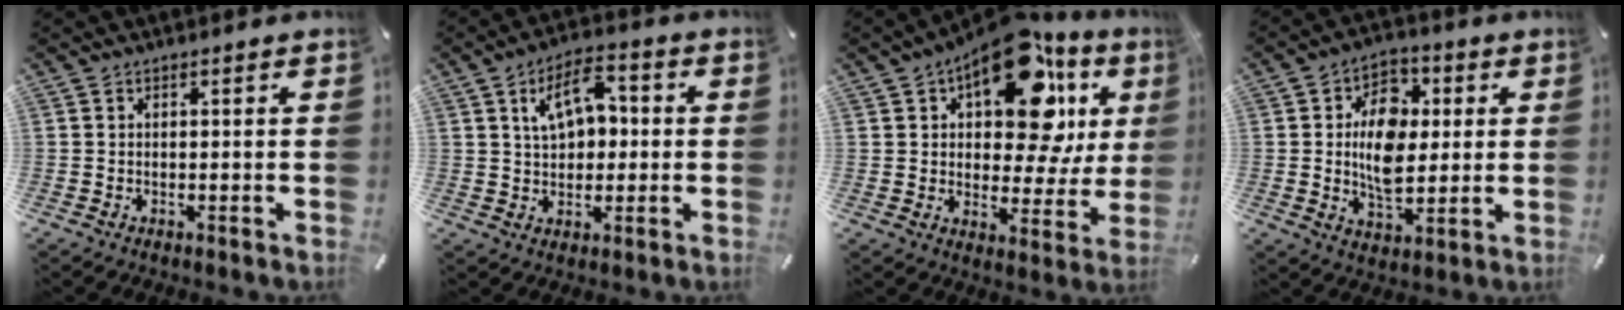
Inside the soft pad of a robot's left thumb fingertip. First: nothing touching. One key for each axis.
{"total": 9.2, "fx": 2.5, "fy": 6.2, "fz": 6.4, "tx": -0.100, "ty": 0.007, "tz": 0.043}
{"total": 20.6, "fx": 11.0, "fy": 10.5, "fz": 13.9, "tx": -0.200, "ty": -0.067, "tz": 0.184}
{"total": 11.9, "fx": 0.9, "fy": 8.6, "fz": 8.1, "tx": -0.132, "ty": 0.008, "tz": 0.014}